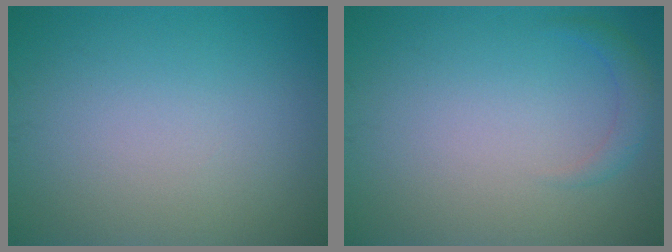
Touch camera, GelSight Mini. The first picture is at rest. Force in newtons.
{"total": 1.5, "press": 1.5, "slide": 0.1}